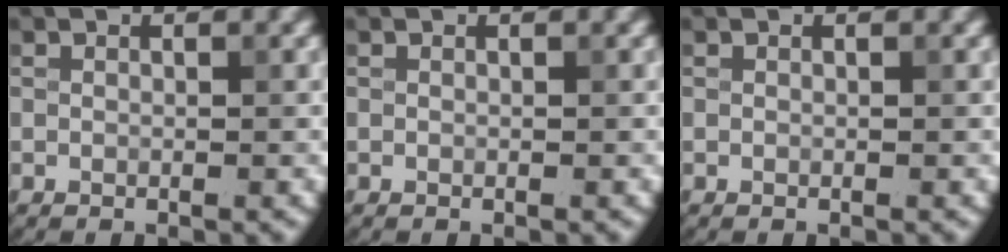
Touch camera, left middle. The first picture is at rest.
{"total": 0.0}
{"total": 0.0}